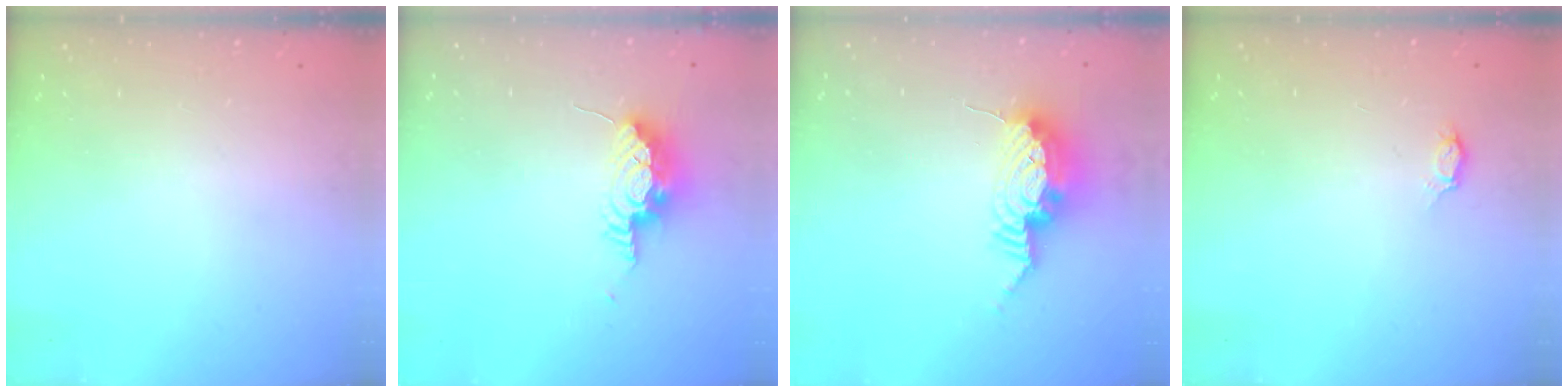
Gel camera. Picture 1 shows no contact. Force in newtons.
{"total": 9.4, "press": 8.8, "slide": 3.4}
{"total": 11.9, "press": 11.8, "slide": 1.6}
{"total": 2.8, "press": 2.8, "slide": 0.3}